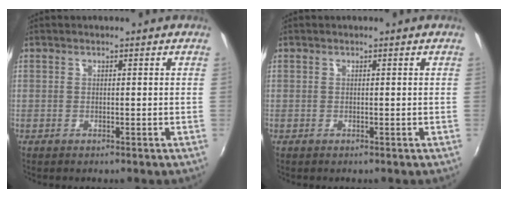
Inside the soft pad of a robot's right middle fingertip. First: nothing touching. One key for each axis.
{"total": 0.0}